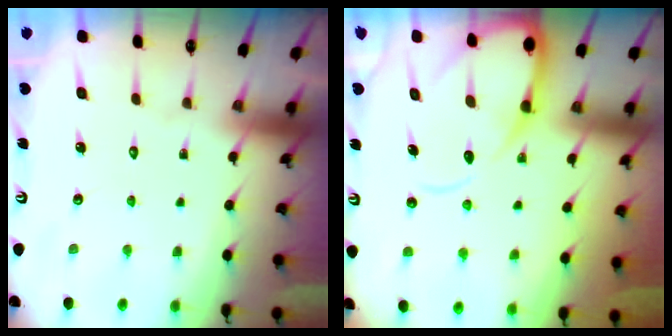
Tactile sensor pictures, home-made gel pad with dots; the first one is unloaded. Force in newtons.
{"total": 11.0, "press": 10.9, "slide": 1.3}